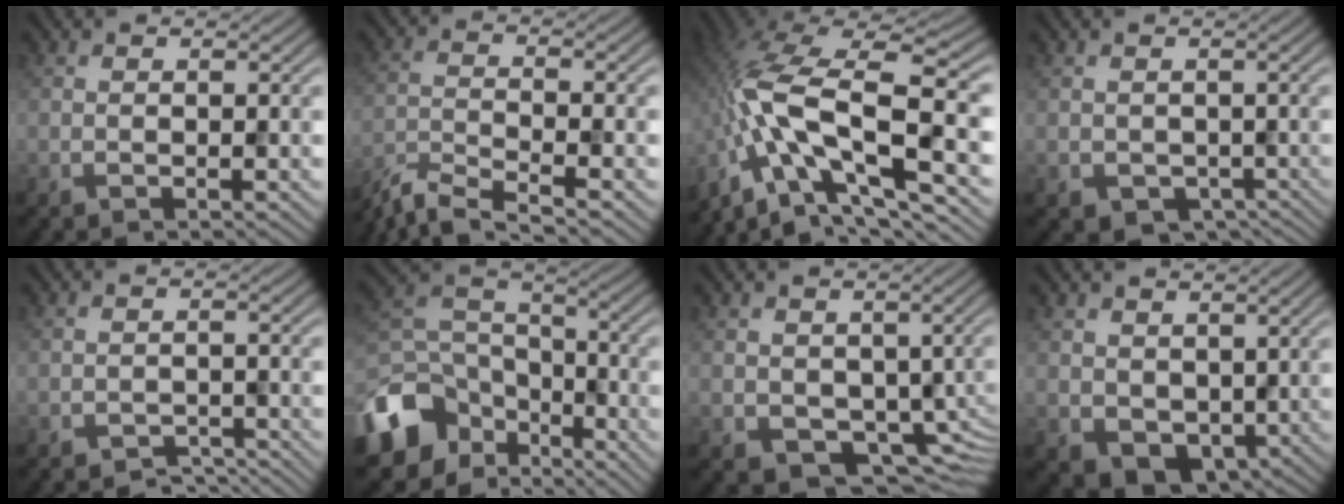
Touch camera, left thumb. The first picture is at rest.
{"total": 6.1, "force": [-5.3, 1.1, 2.9], "torque": [-0.054, -0.016, -0.106]}
{"total": 15.0, "force": [-4.1, 6.4, 12.9], "torque": [-0.272, 0.003, -0.076]}
{"total": 2.2, "force": [-0.8, 2.0, 0.6], "torque": [-0.013, -0.021, -0.003]}
{"total": 2.6, "force": [-2.6, 0.2, -0.2], "torque": [0.015, 0.000, -0.041]}
{"total": 13.0, "force": [-7.8, 9.0, 5.2], "torque": [-0.158, -0.036, -0.143]}
{"total": 5.9, "force": [-1.2, 4.3, 3.8], "torque": [-0.066, -0.038, -0.001]}
{"total": 3.7, "force": [0.9, 3.0, 1.9], "torque": [-0.039, -0.018, 0.026]}